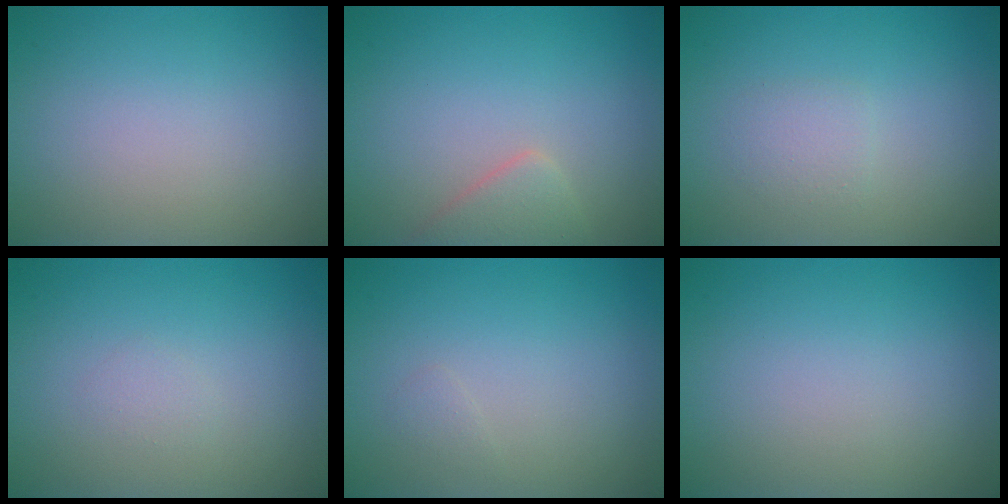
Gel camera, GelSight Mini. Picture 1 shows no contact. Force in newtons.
{"total": 2.1, "press": 2.1, "slide": 0.2}
{"total": 1.3, "press": 1.3, "slide": 0.1}
{"total": 0.6, "press": 0.6, "slide": 0.0}
{"total": 0.5, "press": 0.5, "slide": 0.0}
{"total": 0.0}